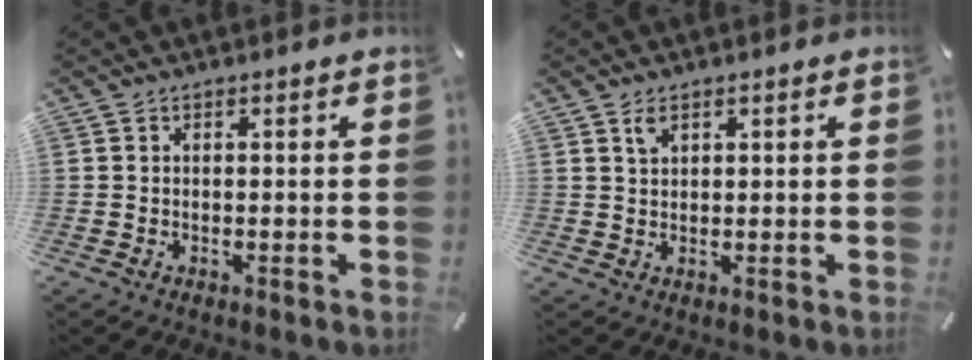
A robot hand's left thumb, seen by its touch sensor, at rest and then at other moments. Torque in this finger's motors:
{"motor_torque": [0.53, 0.47, -0.16, -0.11, 0.12]}